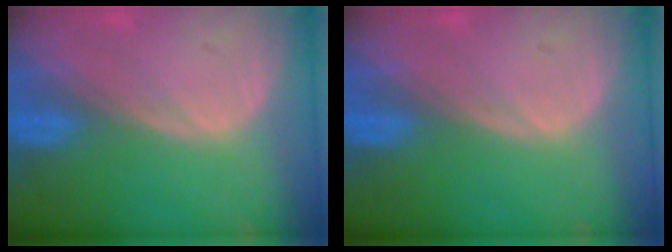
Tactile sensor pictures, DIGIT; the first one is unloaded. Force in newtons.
{"total": 0.0}